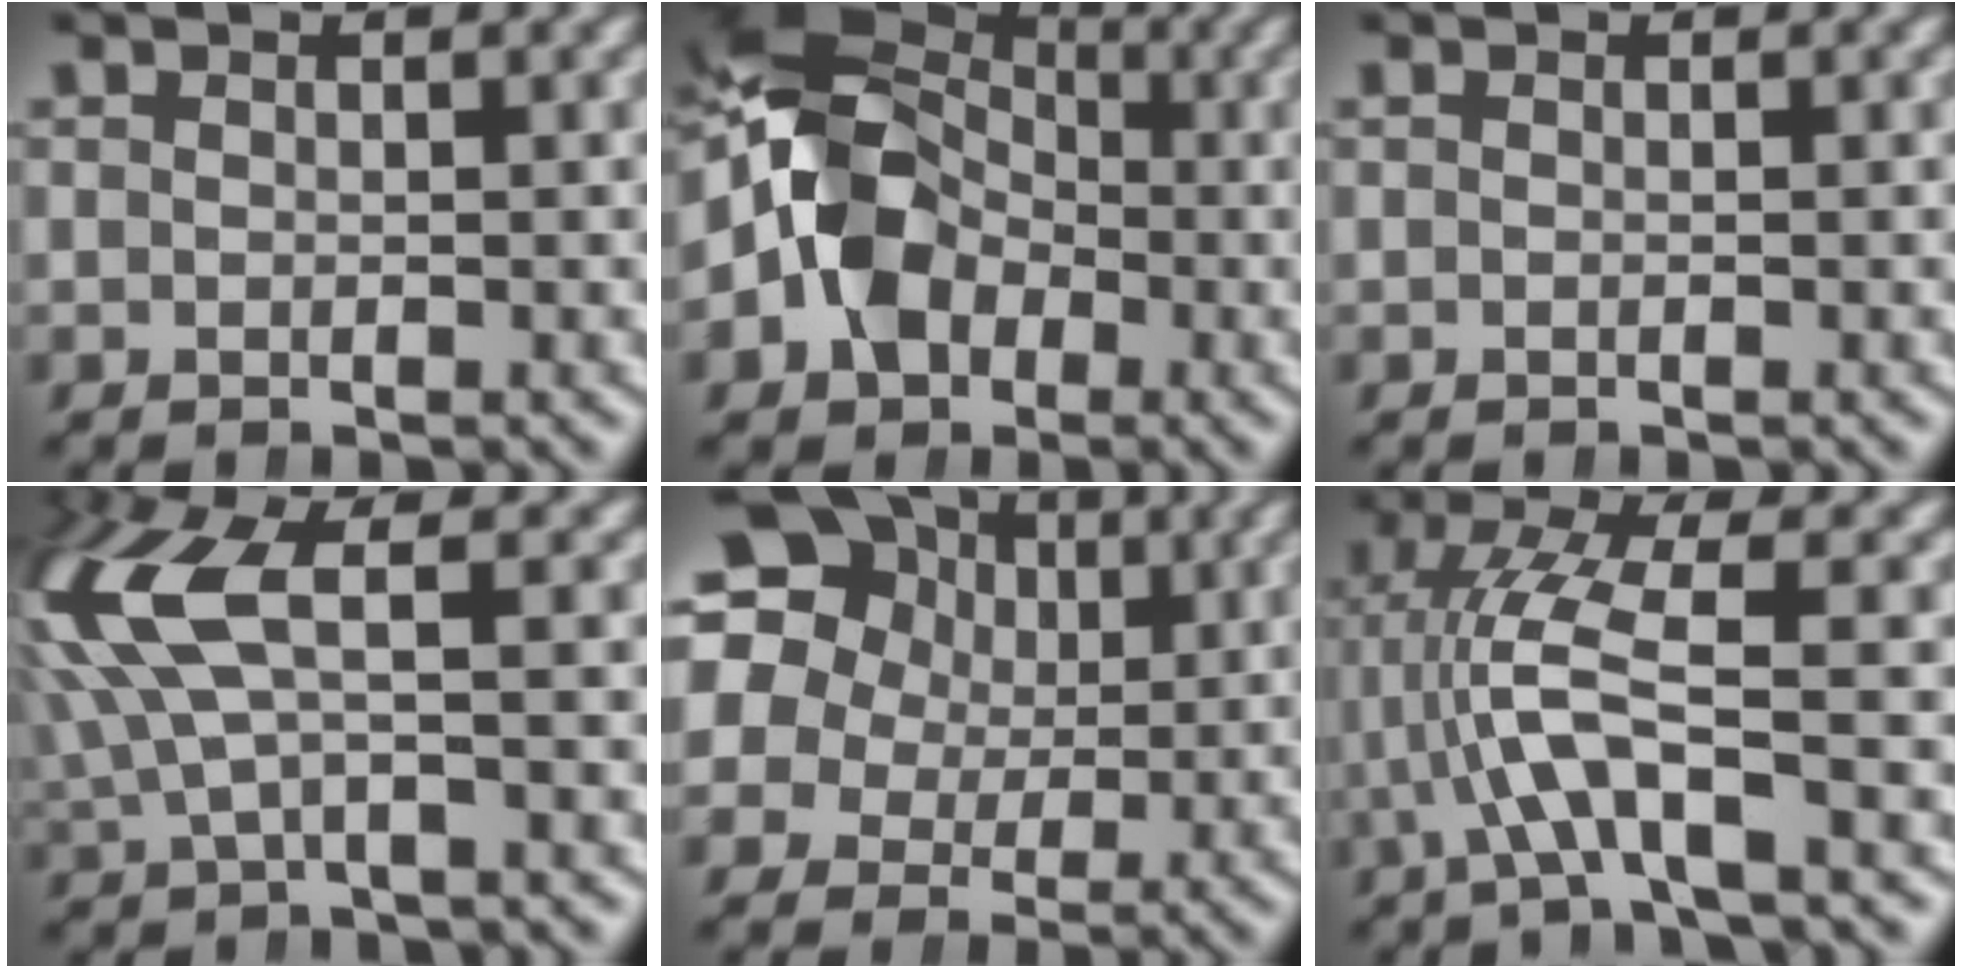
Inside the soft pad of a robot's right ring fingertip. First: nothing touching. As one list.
[{"total": 11.9, "force": [0.7, 9.7, 6.9], "torque": [-0.153, -0.014, 0.014]}, {"total": 0.0}, {"total": 6.9, "force": [1.0, 3.9, 5.6], "torque": [-0.136, 0.001, 0.019]}, {"total": 15.4, "force": [4.3, 13.2, 6.7], "torque": [-0.171, -0.008, 0.056]}, {"total": 5.0, "force": [-0.2, 1.8, 4.6], "torque": [-0.110, -0.007, -0.003]}]